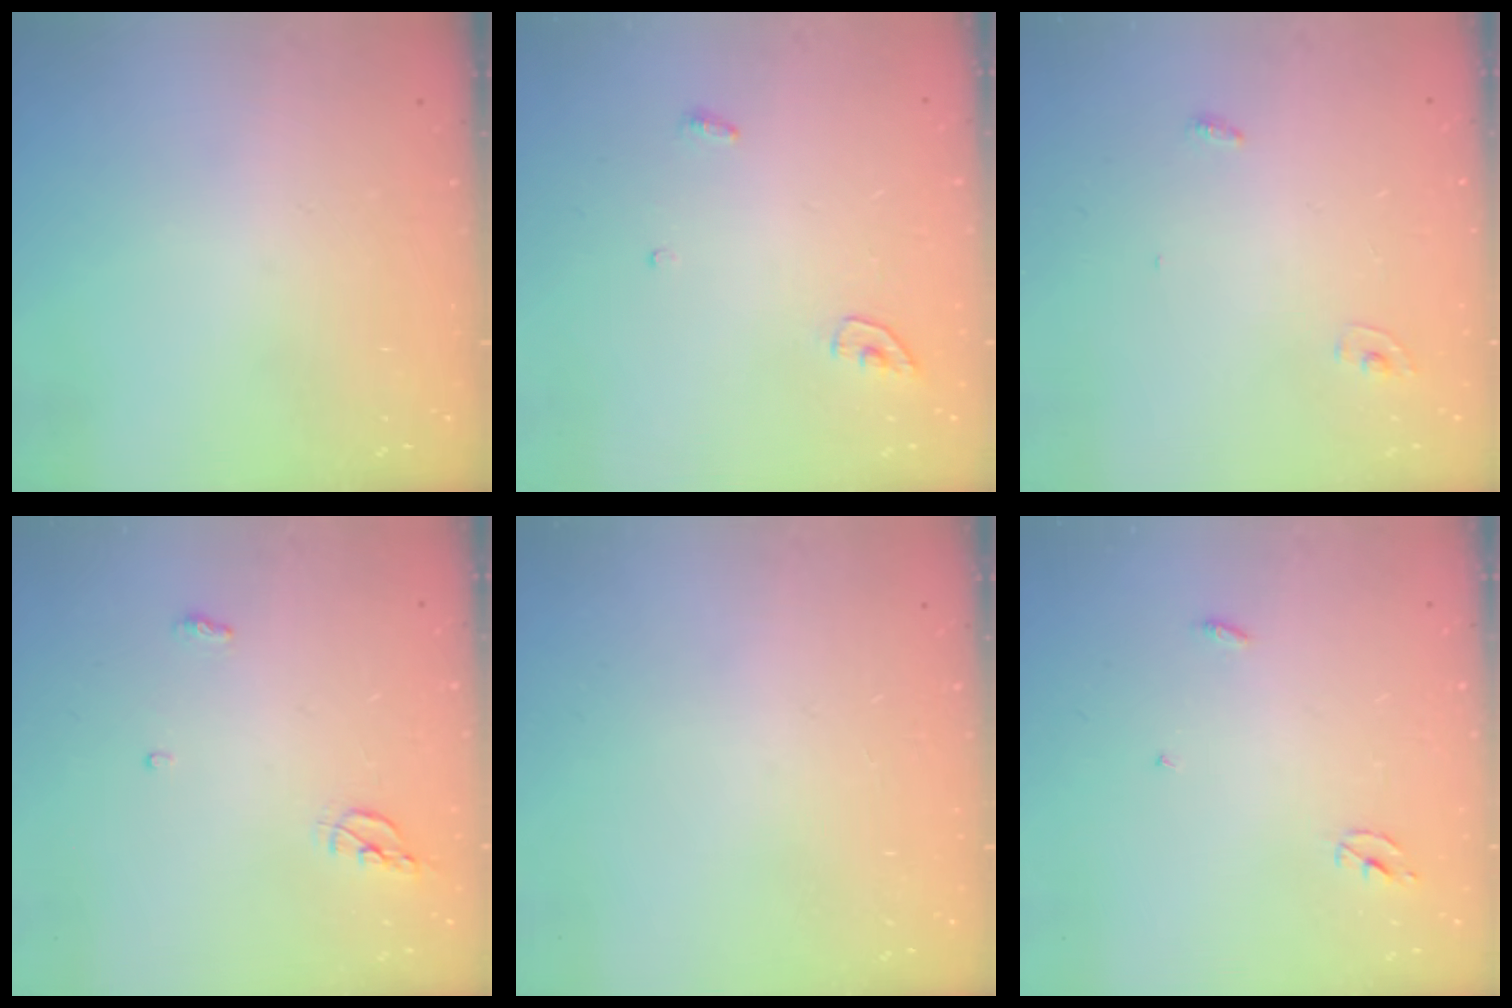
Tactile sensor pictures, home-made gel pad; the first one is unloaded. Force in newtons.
{"total": 4.3, "press": 4.3, "slide": 0.4}
{"total": 2.8, "press": 2.8, "slide": 0.1}
{"total": 7.2, "press": 5.3, "slide": 4.9}
{"total": 0.0}
{"total": 2.3, "press": 2.3, "slide": 0.2}